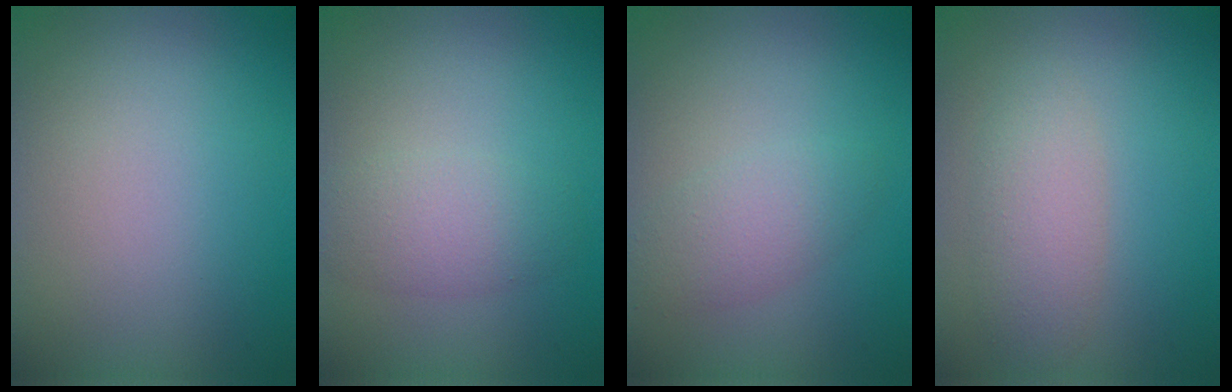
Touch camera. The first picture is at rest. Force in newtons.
{"total": 2.9, "press": 2.9, "slide": 0.2}
{"total": 2.6, "press": 2.6, "slide": 0.1}
{"total": 2.9, "press": 2.9, "slide": 0.1}